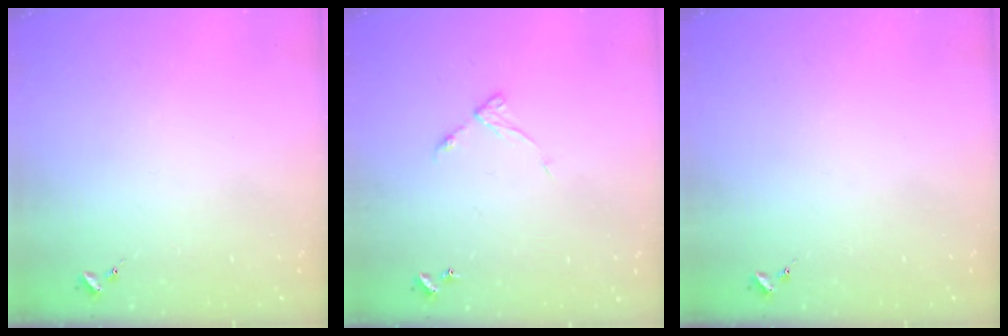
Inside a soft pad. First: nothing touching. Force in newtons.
{"total": 6.5, "press": 6.5, "slide": 0.5}
{"total": 0.0}